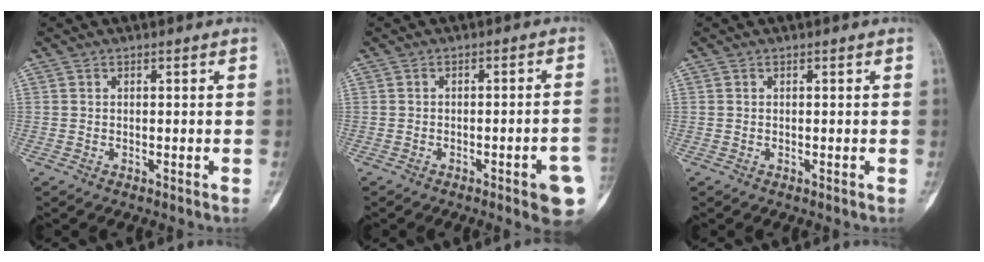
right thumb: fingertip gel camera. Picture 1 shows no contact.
{"total": 7.8, "force": [-3.2, 1.3, 7.0], "torque": [-0.080, 0.014, -0.037]}
{"total": 0.0}